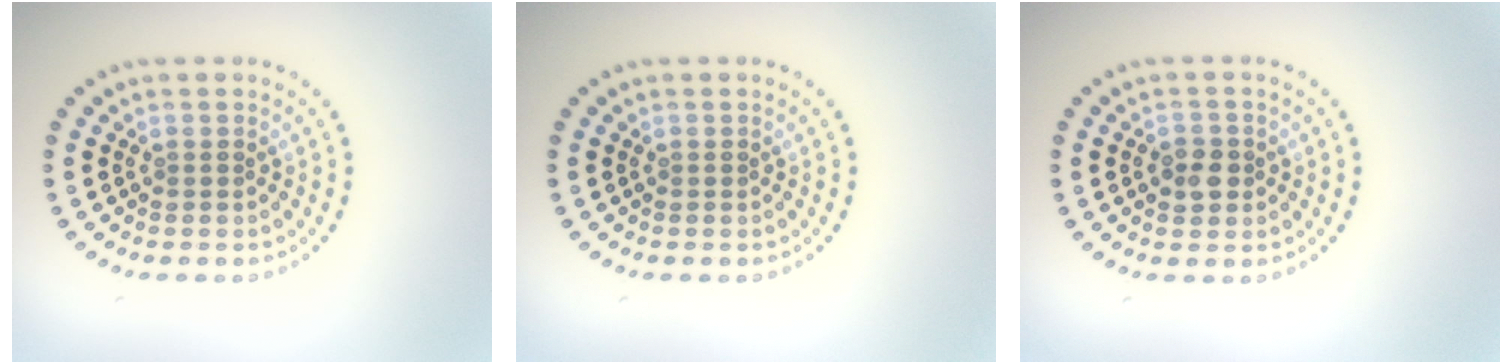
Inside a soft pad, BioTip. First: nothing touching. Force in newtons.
{"total": 0.0}
{"total": 1.9, "press": 1.9, "slide": 0.5}